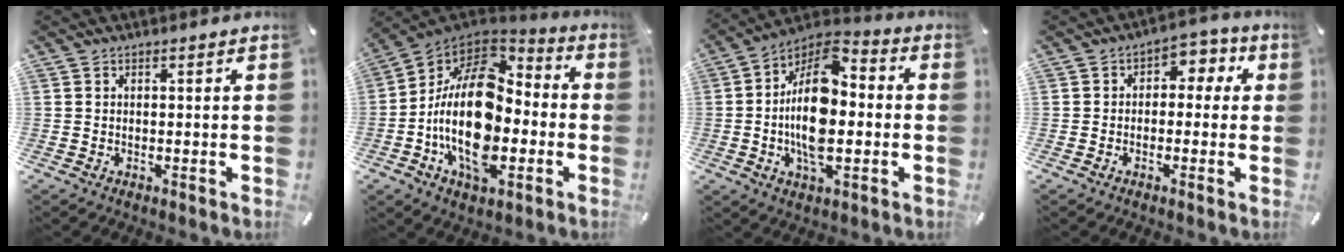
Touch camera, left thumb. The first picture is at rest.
{"total": 23.9, "force": [-4.2, 14.5, 18.6], "torque": [-0.363, 0.015, -0.072]}
{"total": 17.0, "force": [-2.0, 9.7, 13.8], "torque": [-0.268, 0.005, -0.039]}
{"total": 4.3, "force": [-0.6, 3.5, 2.6], "torque": [-0.029, 0.007, -0.021]}